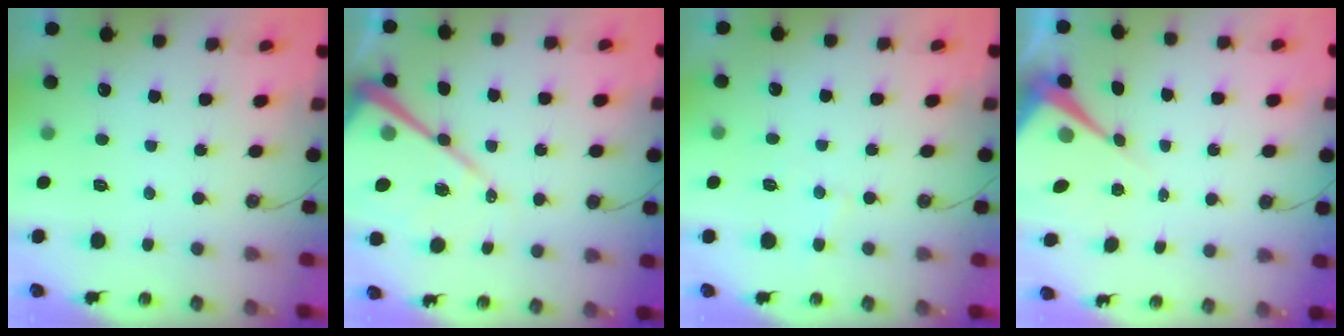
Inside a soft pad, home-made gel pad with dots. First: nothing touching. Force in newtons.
{"total": 18.2, "press": 18.2, "slide": 1.6}
{"total": 3.5, "press": 3.5, "slide": 0.5}
{"total": 8.3, "press": 8.3, "slide": 0.6}